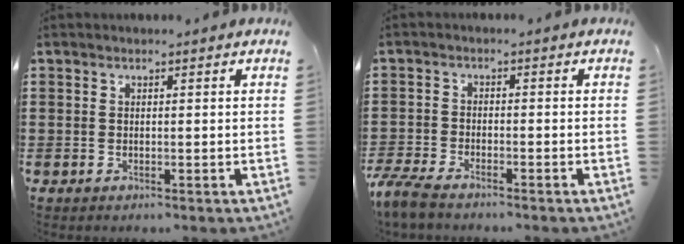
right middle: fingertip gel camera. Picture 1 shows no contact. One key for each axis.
{"total": 4.0, "fx": -3.5, "fy": 0.6, "fz": 1.7, "tx": -0.057, "ty": -0.008, "tz": -0.077}